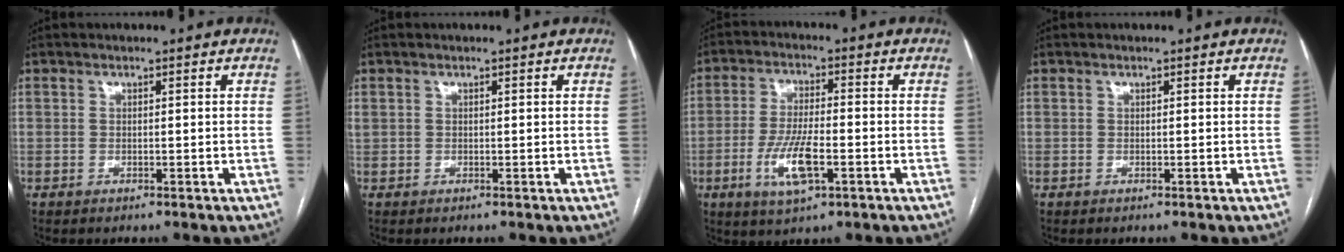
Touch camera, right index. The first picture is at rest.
{"total": 0.6, "force": [0.3, 0.5, 0.2], "torque": [-0.006, 0.016, 0.009]}
{"total": 8.5, "force": [-3.0, 2.1, 7.7], "torque": [-0.156, -0.006, -0.051]}
{"total": 0.0}